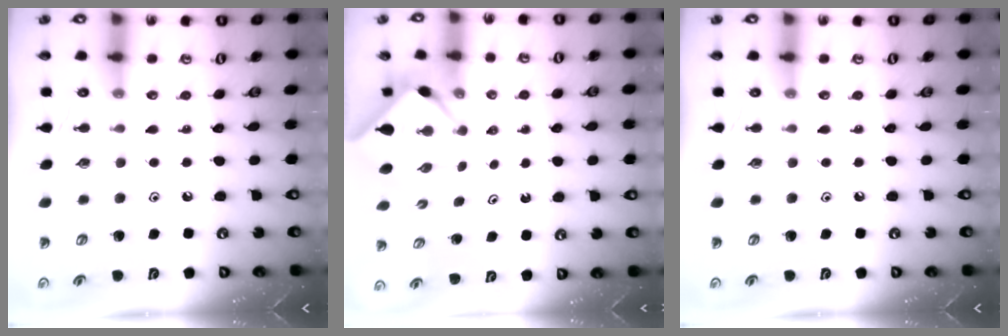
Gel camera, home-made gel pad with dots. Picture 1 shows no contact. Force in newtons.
{"total": 2.3, "press": 2.2, "slide": 0.3}
{"total": 0.0}